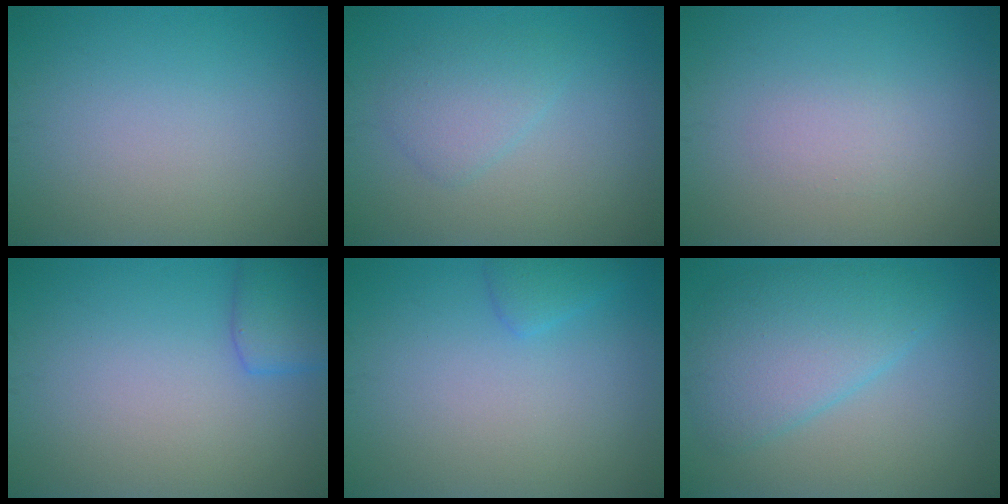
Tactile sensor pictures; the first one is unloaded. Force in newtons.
{"total": 2.3, "press": 2.3, "slide": 0.0}
{"total": 1.1, "press": 1.1, "slide": 0.1}
{"total": 2.7, "press": 2.6, "slide": 0.2}
{"total": 1.4, "press": 1.4, "slide": 0.1}
{"total": 5.4, "press": 5.4, "slide": 0.3}